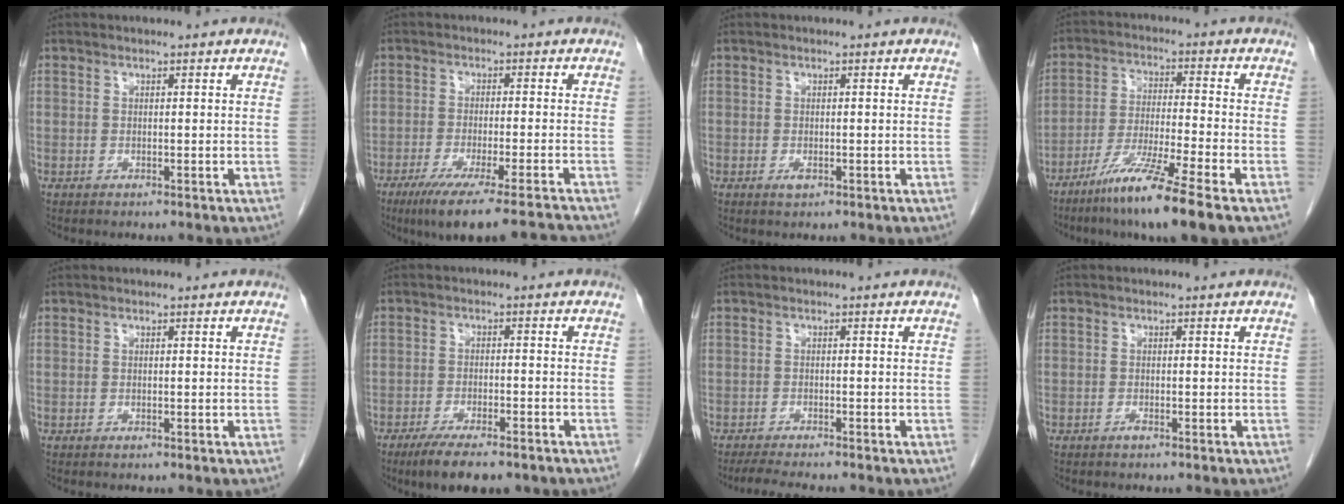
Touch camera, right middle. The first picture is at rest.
{"total": 14.1, "force": [-12.1, -1.0, 7.3], "torque": [-0.095, -0.034, -0.183]}
{"total": 1.0, "force": [-0.4, 0.4, 0.8], "torque": [-0.015, -0.001, -0.005]}
{"total": 11.4, "force": [-7.4, -0.9, 8.7], "torque": [-0.168, -0.040, -0.135]}
{"total": 0.0}
{"total": 9.0, "force": [-6.7, 2.3, 5.5], "torque": [-0.082, -0.014, -0.098]}
{"total": 5.8, "force": [-5.0, 0.5, 2.8], "torque": [-0.039, -0.013, -0.077]}
{"total": 0.6, "force": [-0.5, 0.0, 0.4], "torque": [-0.011, 0.000, -0.009]}